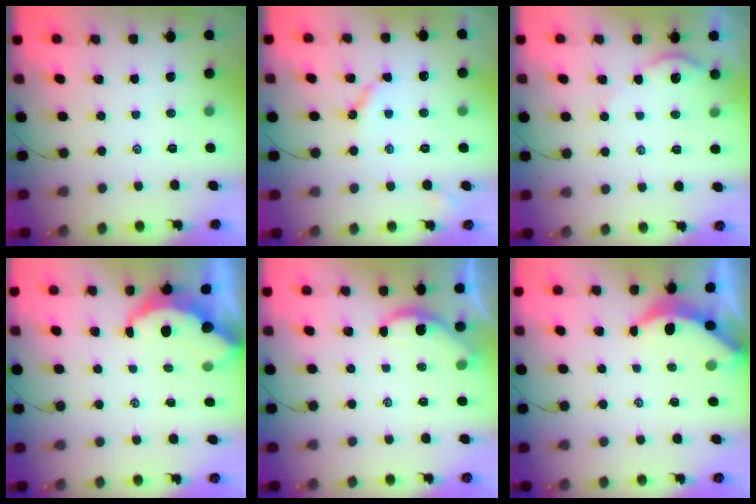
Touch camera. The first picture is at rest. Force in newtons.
{"total": 5.7, "press": 5.7, "slide": 0.7}
{"total": 3.2, "press": 3.2, "slide": 0.3}
{"total": 5.2, "press": 5.2, "slide": 0.6}
{"total": 2.4, "press": 2.3, "slide": 0.3}
{"total": 3.7, "press": 3.7, "slide": 0.4}